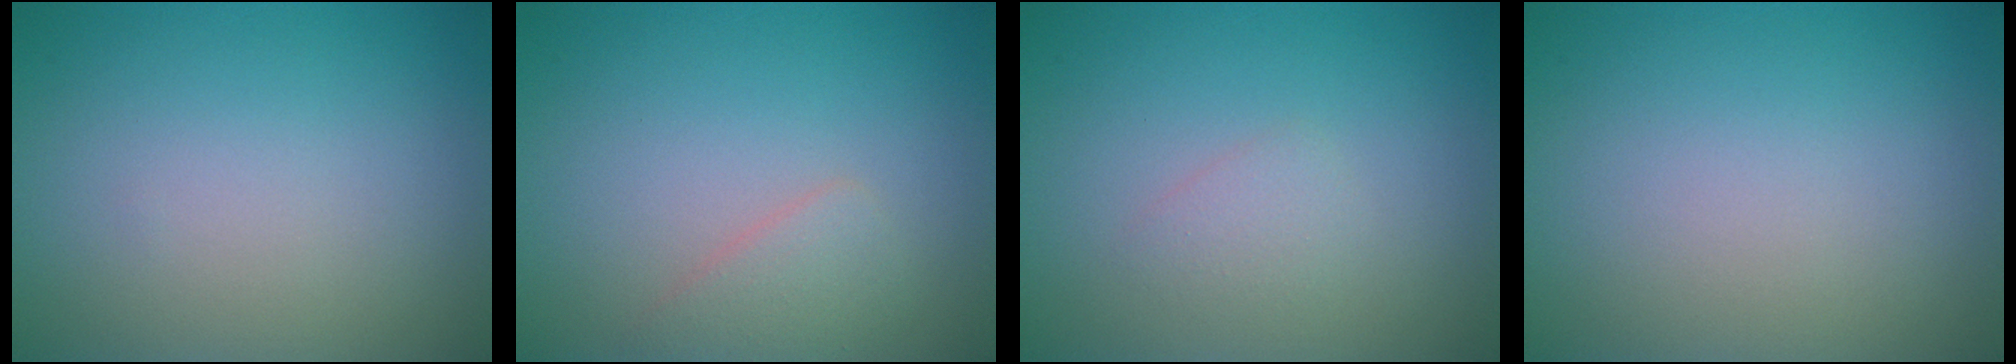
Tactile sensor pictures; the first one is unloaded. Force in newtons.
{"total": 1.7, "press": 1.7, "slide": 0.1}
{"total": 1.1, "press": 1.1, "slide": 0.0}
{"total": 0.0}